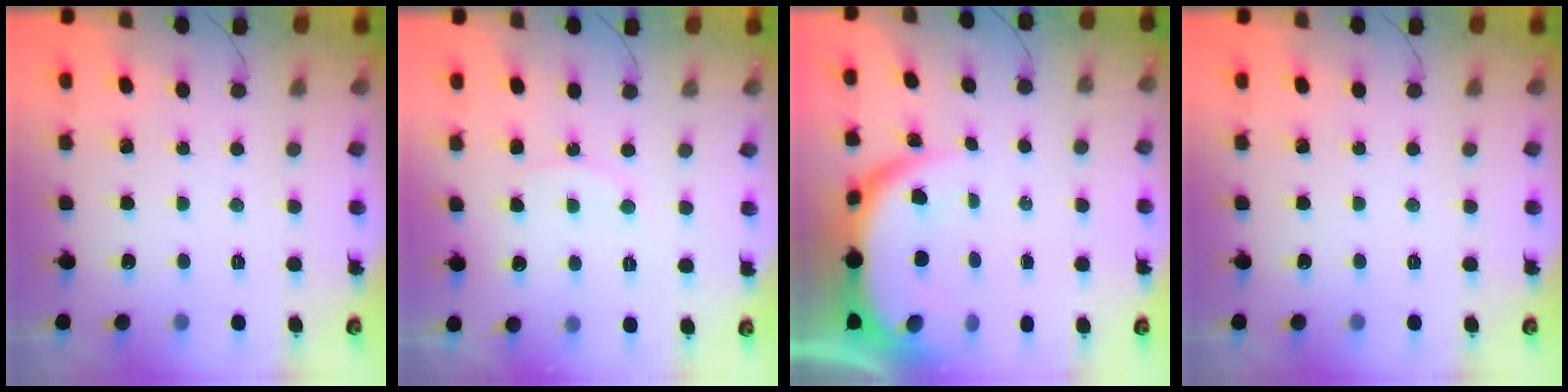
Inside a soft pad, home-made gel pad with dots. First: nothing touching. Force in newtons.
{"total": 6.5, "press": 6.5, "slide": 0.7}
{"total": 8.5, "press": 8.4, "slide": 0.8}
{"total": 0.0}